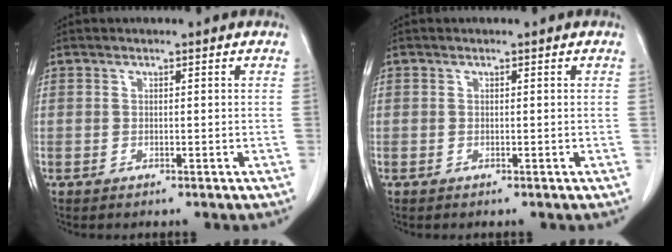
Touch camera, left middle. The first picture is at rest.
{"total": 0.0}